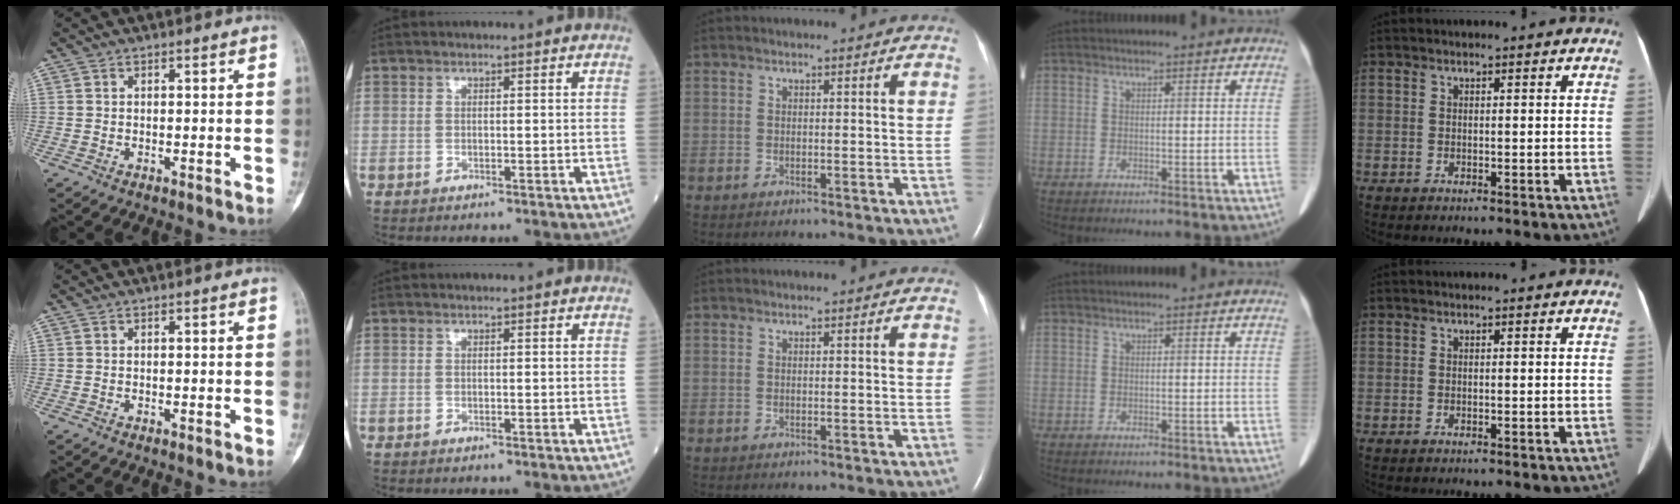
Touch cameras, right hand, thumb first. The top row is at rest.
{}